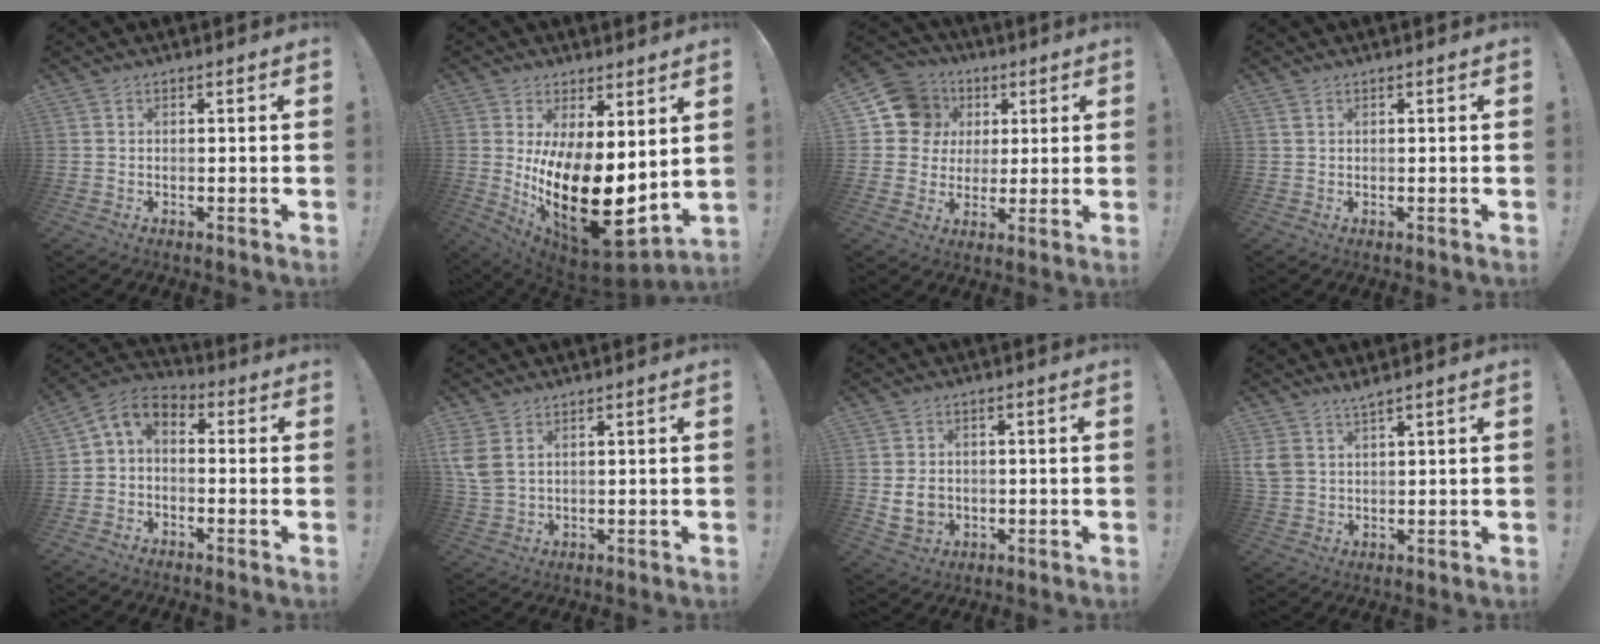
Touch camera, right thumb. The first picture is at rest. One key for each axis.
{"total": 21.2, "fx": -2.3, "fy": 9.5, "fz": 18.8, "tx": -0.310, "ty": -0.017, "tz": -0.019}
{"total": 13.4, "fx": 4.6, "fy": 11.9, "fz": 4.3, "tx": -0.057, "ty": -0.017, "tz": 0.100}
{"total": 0.7, "fx": 0.4, "fy": 0.4, "fz": 0.4, "tx": -0.009, "ty": 0.001, "tz": 0.008}
{"total": 5.4, "fx": -0.5, "fy": 3.6, "fz": 4.0, "tx": -0.087, "ty": 0.008, "tz": -0.006}
{"total": 5.7, "fx": 2.7, "fy": 3.5, "fz": 3.6, "tx": -0.079, "ty": -0.012, "tz": 0.054}
{"total": 6.2, "fx": -0.2, "fy": 5.1, "fz": 3.4, "tx": -0.052, "ty": 0.003, "tz": -0.001}
{"total": 4.8, "fx": 3.2, "fy": 1.6, "fz": 3.2, "tx": -0.065, "ty": -0.011, "tz": 0.066}